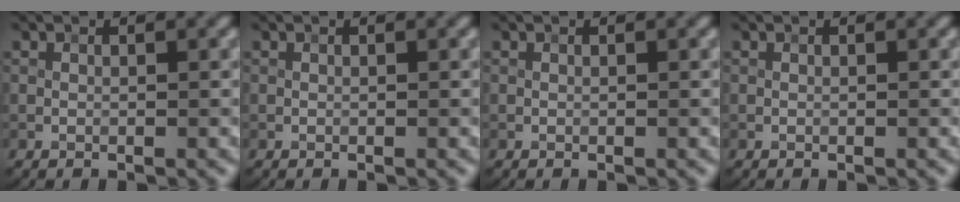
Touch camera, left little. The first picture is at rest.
{"total": 0.0}
{"total": 0.0}
{"total": 0.0}